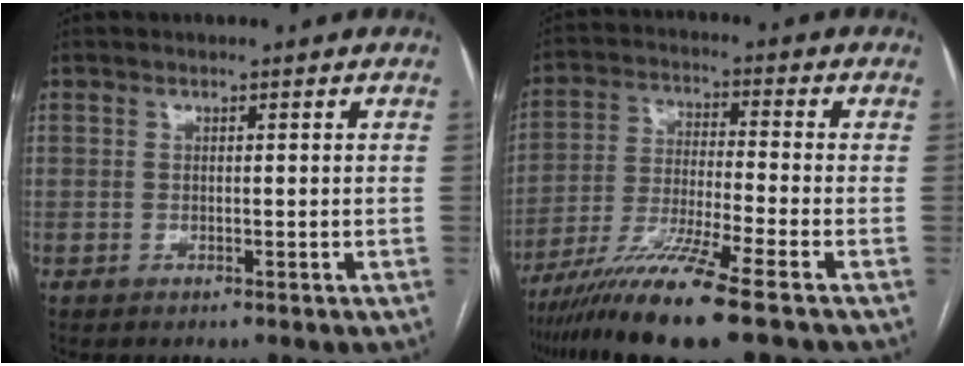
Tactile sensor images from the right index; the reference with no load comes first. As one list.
[{"total": 12.8, "force": [-8.9, -1.0, 9.0], "torque": [-0.172, -0.036, -0.162]}]